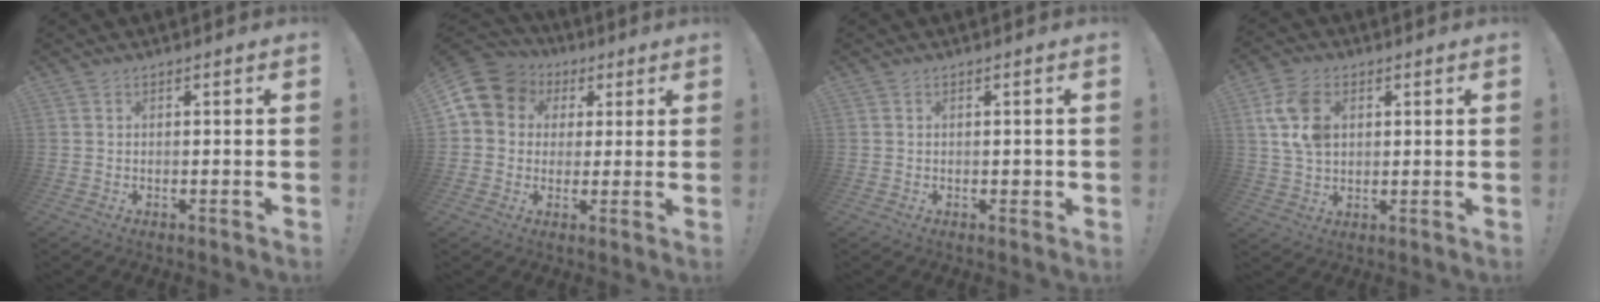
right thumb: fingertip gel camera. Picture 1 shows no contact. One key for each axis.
{"total": 10.0, "fx": 2.9, "fy": 8.8, "fz": 3.8, "tx": -0.067, "ty": -0.005, "tz": 0.060}
{"total": 1.2, "fx": -0.1, "fy": 1.0, "fz": 0.6, "tx": -0.004, "ty": 0.002, "tz": -0.002}
{"total": 11.2, "fx": 3.1, "fy": 7.7, "fz": 7.6, "tx": -0.145, "ty": 0.004, "tz": 0.060}